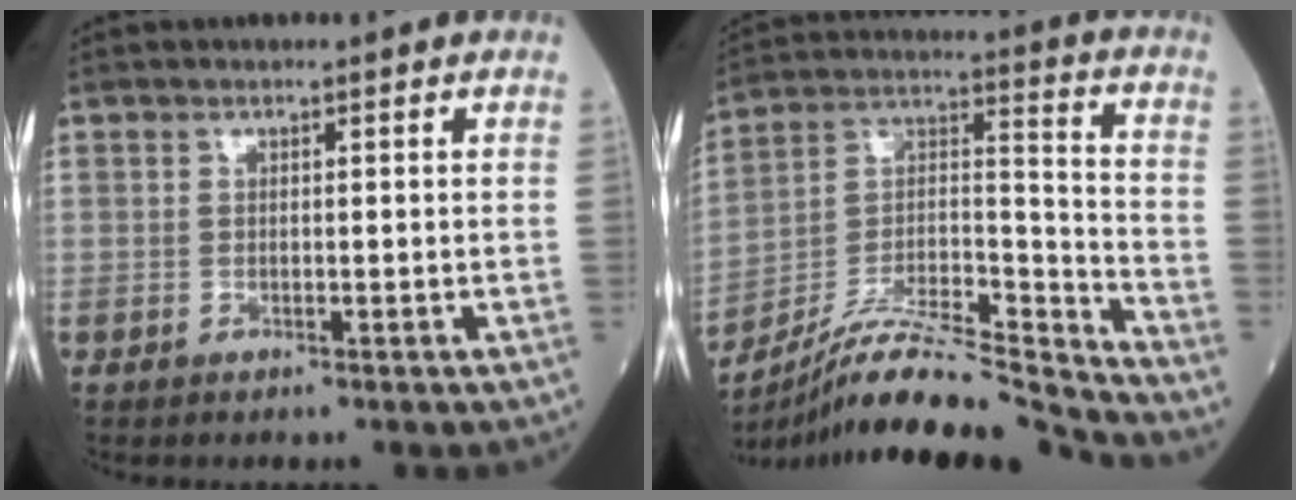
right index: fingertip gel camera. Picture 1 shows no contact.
{"total": 19.0, "force": [-17.8, -0.8, 6.5], "torque": [-0.123, 0.023, -0.310]}